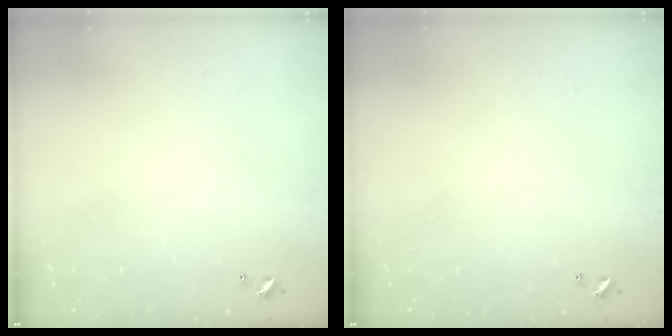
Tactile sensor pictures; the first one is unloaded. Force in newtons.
{"total": 0.0}